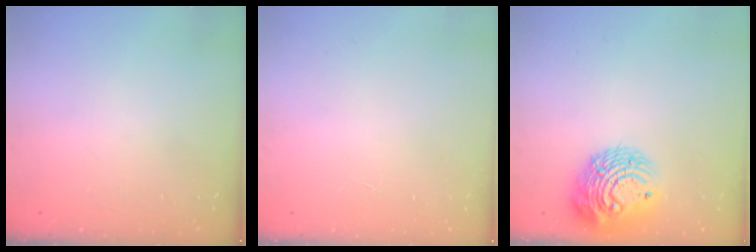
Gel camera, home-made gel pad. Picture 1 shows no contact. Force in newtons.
{"total": 1.3, "press": 1.3, "slide": 0.1}
{"total": 14.9, "press": 14.8, "slide": 1.2}